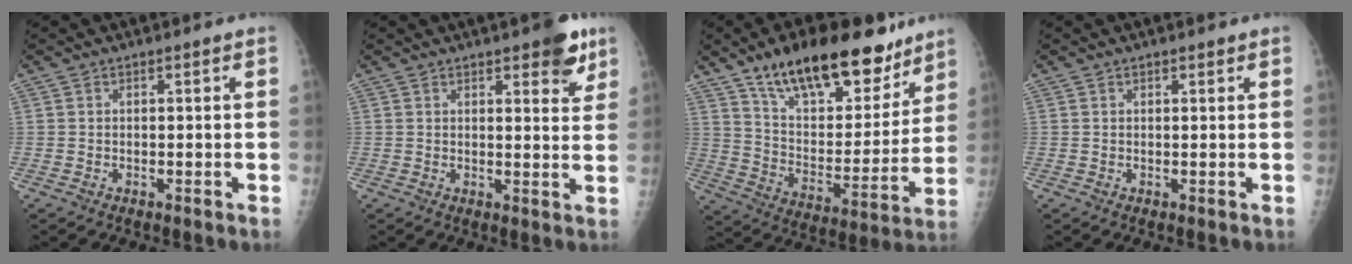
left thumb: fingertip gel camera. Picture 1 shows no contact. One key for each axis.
{"total": 6.9, "fx": 4.2, "fy": 2.5, "fz": 4.9, "tx": -0.038, "ty": -0.018, "tz": 0.047}
{"total": 24.6, "fx": 17.0, "fy": 10.4, "fz": 14.3, "tx": -0.179, "ty": -0.065, "tz": 0.276}
{"total": 0.7, "fx": 0.5, "fy": 0.3, "fz": 0.3, "tx": -0.005, "ty": -0.003, "tz": 0.006}